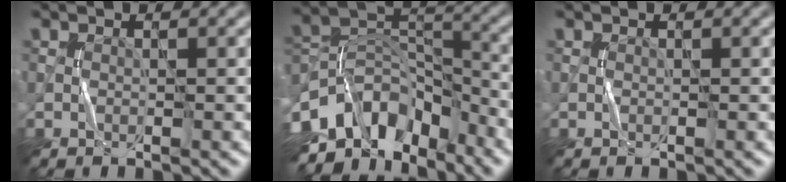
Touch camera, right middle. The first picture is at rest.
{"total": 10.7, "force": [-6.0, 6.4, 6.1], "torque": [-0.108, 0.015, -0.121]}
{"total": 0.0}